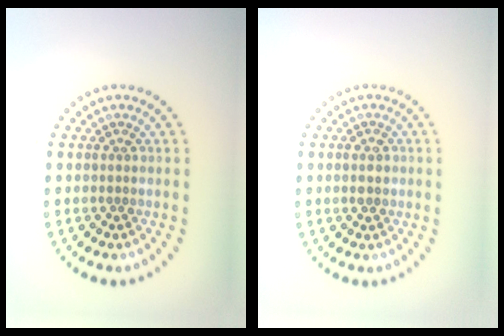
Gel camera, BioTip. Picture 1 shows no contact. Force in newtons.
{"total": 1.8, "press": 1.8, "slide": 0.3}